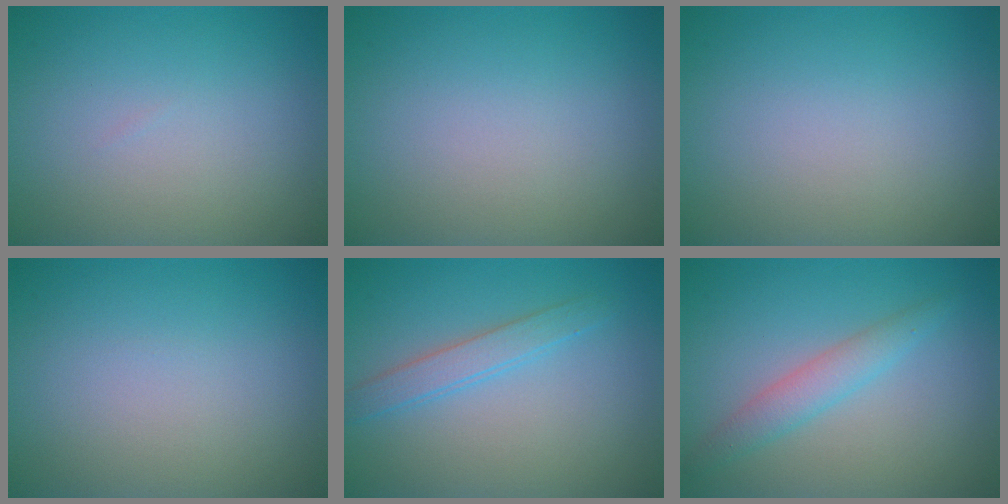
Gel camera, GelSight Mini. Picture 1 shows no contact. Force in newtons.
{"total": 0.0}
{"total": 0.0}
{"total": 0.0}
{"total": 1.7, "press": 1.7, "slide": 0.1}
{"total": 2.5, "press": 2.5, "slide": 0.2}